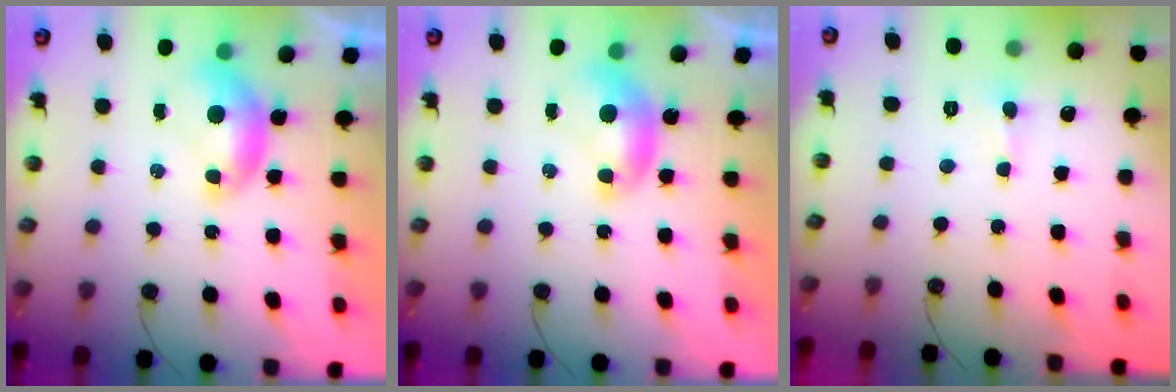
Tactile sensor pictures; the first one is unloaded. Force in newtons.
{"total": 0.0}
{"total": 1.6, "press": 1.5, "slide": 0.5}